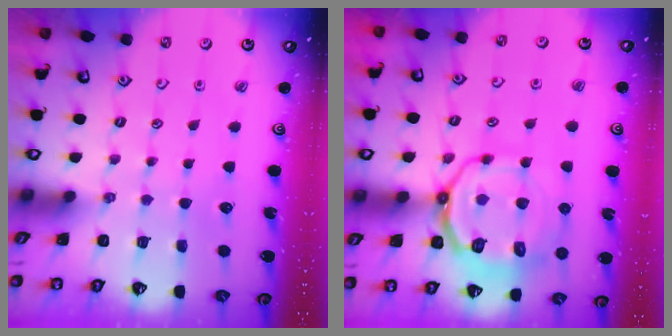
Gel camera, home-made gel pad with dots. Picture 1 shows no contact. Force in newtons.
{"total": 13.5, "press": 13.3, "slide": 2.2}